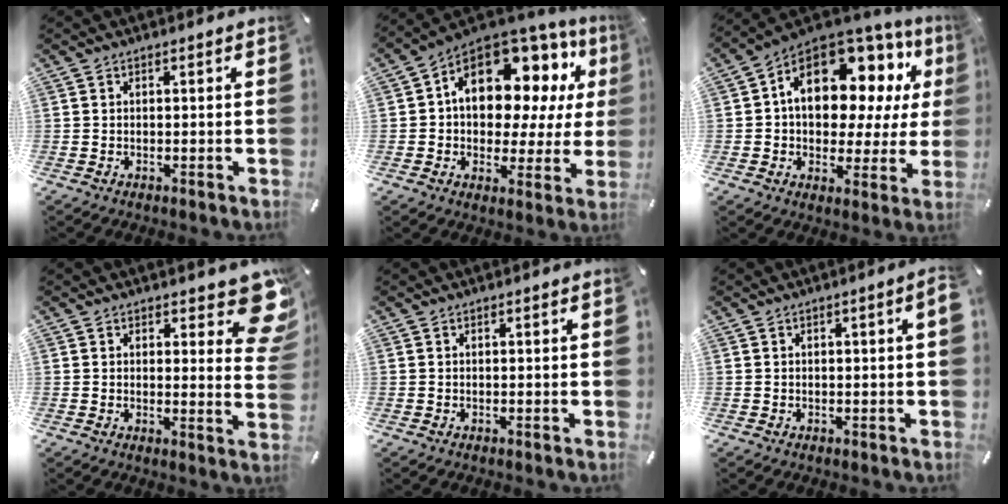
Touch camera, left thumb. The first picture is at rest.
{"total": 13.9, "force": [5.9, 9.5, 8.4], "torque": [-0.132, -0.044, 0.106]}
{"total": 15.9, "force": [5.7, 10.3, 10.7], "torque": [-0.167, -0.031, 0.103]}
{"total": 9.2, "force": [5.8, 4.2, 5.8], "torque": [-0.052, -0.044, 0.098]}
{"total": 0.0}
{"total": 1.7, "force": [0.0, 0.2, 1.7], "torque": [-0.028, -0.002, 0.000]}